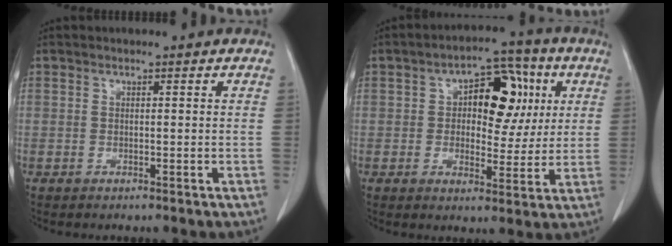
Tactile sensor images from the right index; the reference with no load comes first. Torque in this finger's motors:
{"motor_torque": [0.28, 0.13, 0.33, 0.10]}